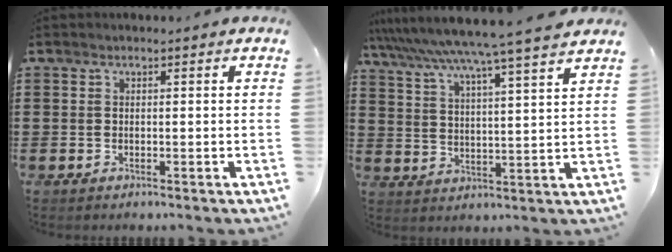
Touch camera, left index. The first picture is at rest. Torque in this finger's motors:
{"motor_torque": [1.10, -1.04, 0.91, 0.21]}